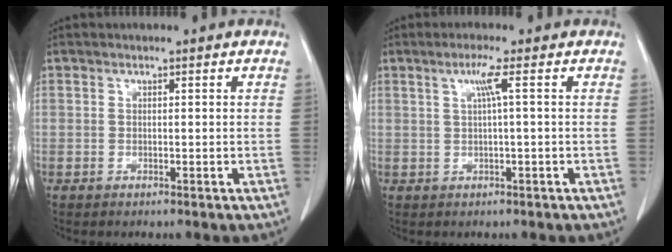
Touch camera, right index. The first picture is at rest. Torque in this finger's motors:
{"motor_torque": [0.24, 0.02, 0.11, 0.03]}